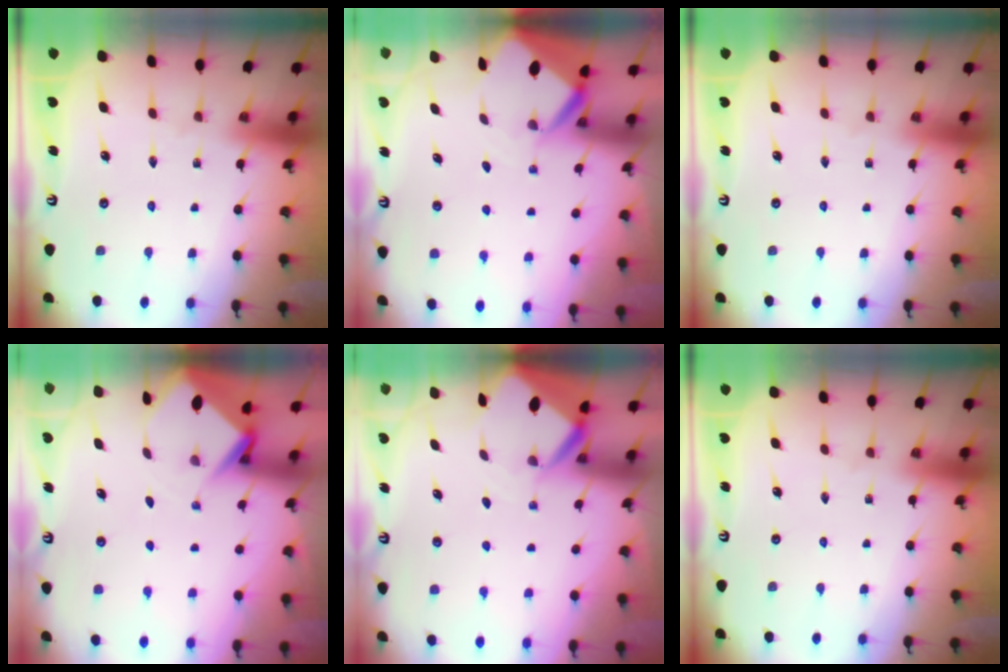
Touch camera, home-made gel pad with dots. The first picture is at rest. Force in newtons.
{"total": 4.8, "press": 4.8, "slide": 0.1}
{"total": 0.0}
{"total": 4.4, "press": 4.4, "slide": 0.4}
{"total": 4.8, "press": 4.8, "slide": 0.1}
{"total": 0.0}